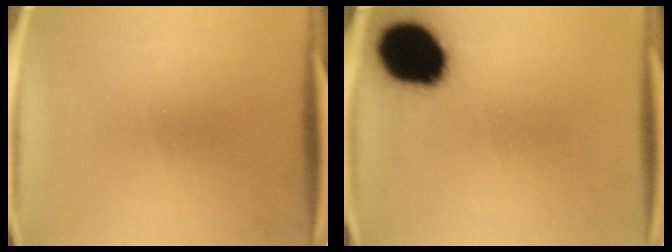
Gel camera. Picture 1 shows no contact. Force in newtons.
{"total": 18.5}